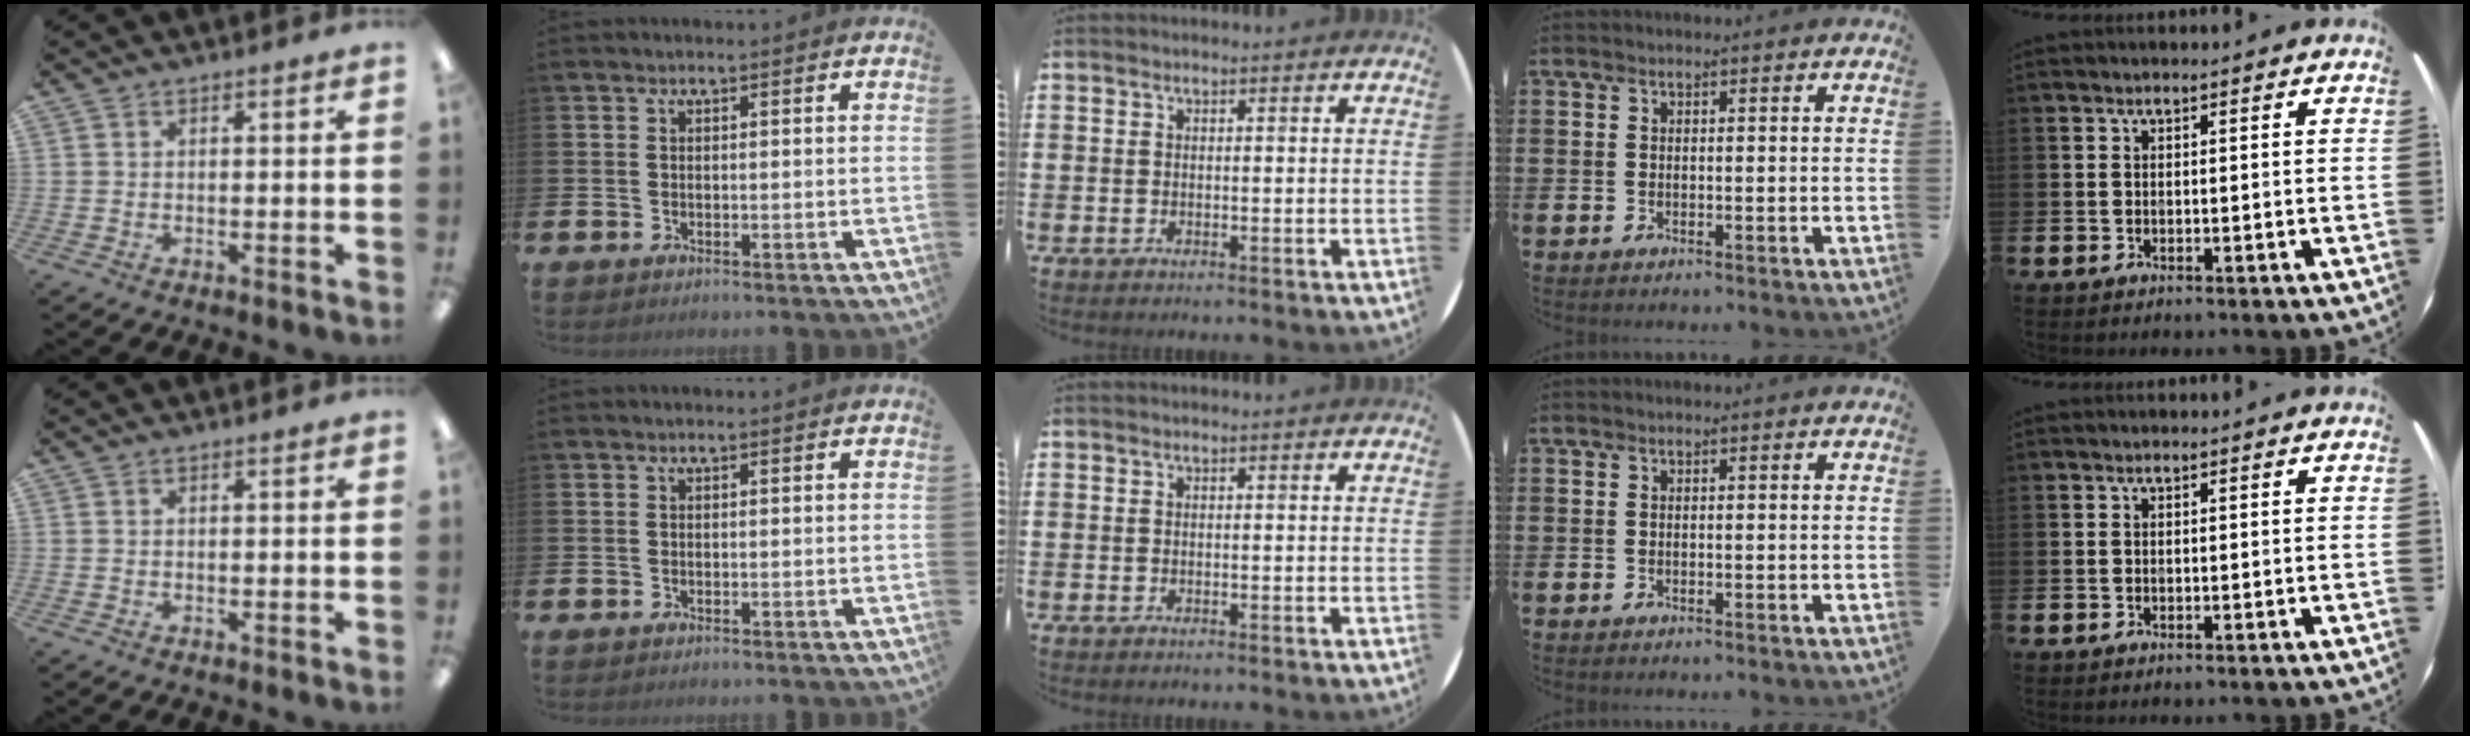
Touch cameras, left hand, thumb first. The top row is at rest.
{}